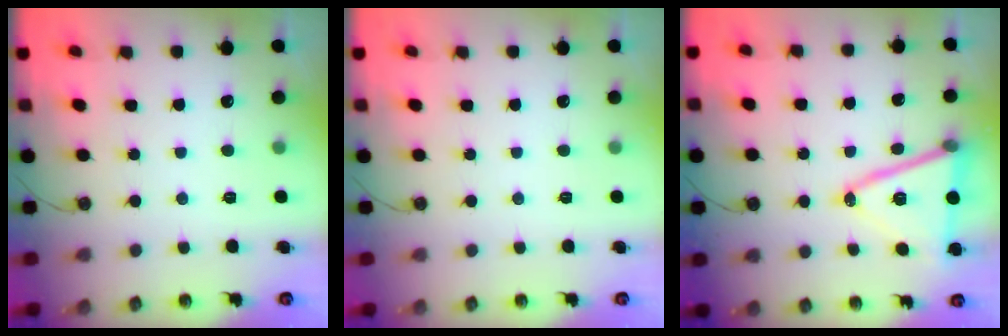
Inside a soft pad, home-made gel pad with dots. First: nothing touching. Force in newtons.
{"total": 0.0}
{"total": 16.1, "press": 15.6, "slide": 3.9}